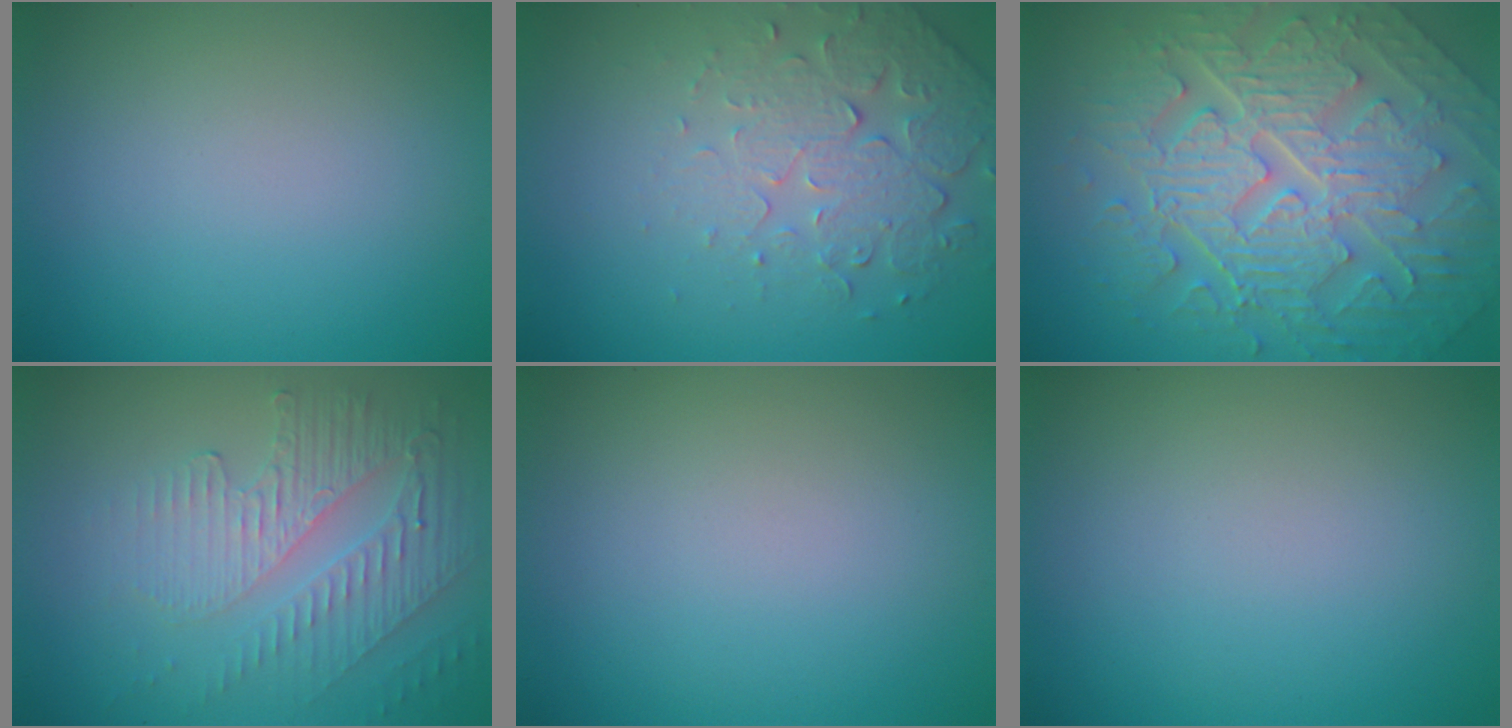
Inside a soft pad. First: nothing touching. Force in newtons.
{"total": 5.0, "press": 3.5, "slide": 3.6}
{"total": 10.2, "press": 7.0, "slide": 7.5}
{"total": 5.8, "press": 3.4, "slide": 4.7}
{"total": 0.0}
{"total": 0.0}